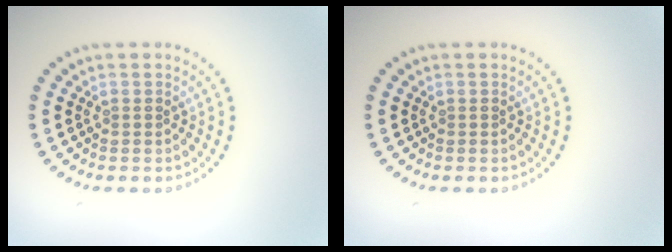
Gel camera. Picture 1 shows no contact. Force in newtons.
{"total": 0.0}